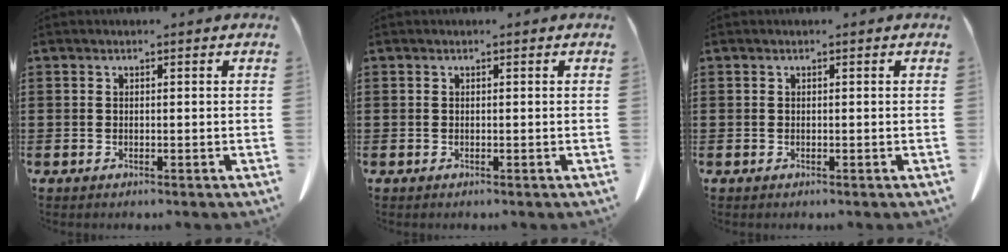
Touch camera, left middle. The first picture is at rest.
{"total": 0.0}
{"total": 0.0}